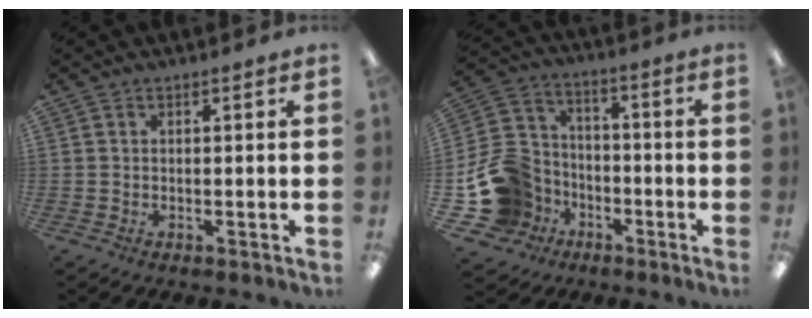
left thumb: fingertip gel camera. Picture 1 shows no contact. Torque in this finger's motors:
{"motor_torque": [-0.30, 0.62, -0.02, 0.07, 0.05]}